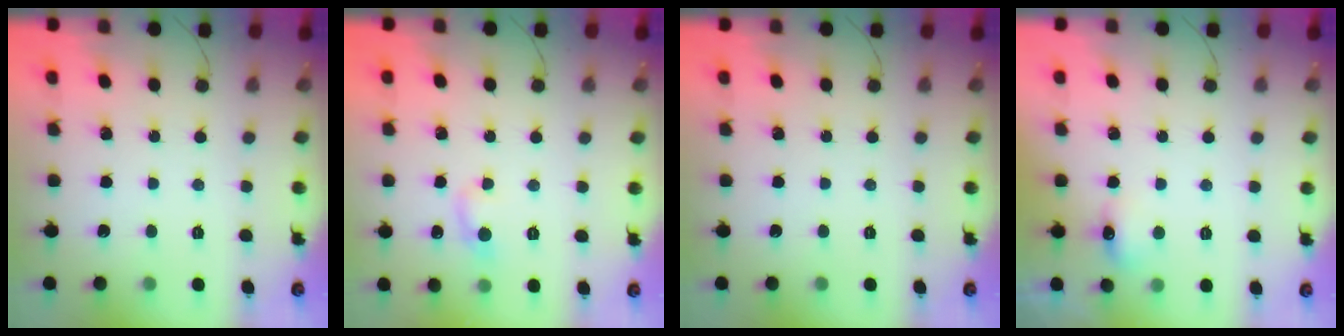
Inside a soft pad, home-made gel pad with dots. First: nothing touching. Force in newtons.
{"total": 4.8, "press": 4.5, "slide": 1.5}
{"total": 0.0}
{"total": 5.2, "press": 5.0, "slide": 1.3}